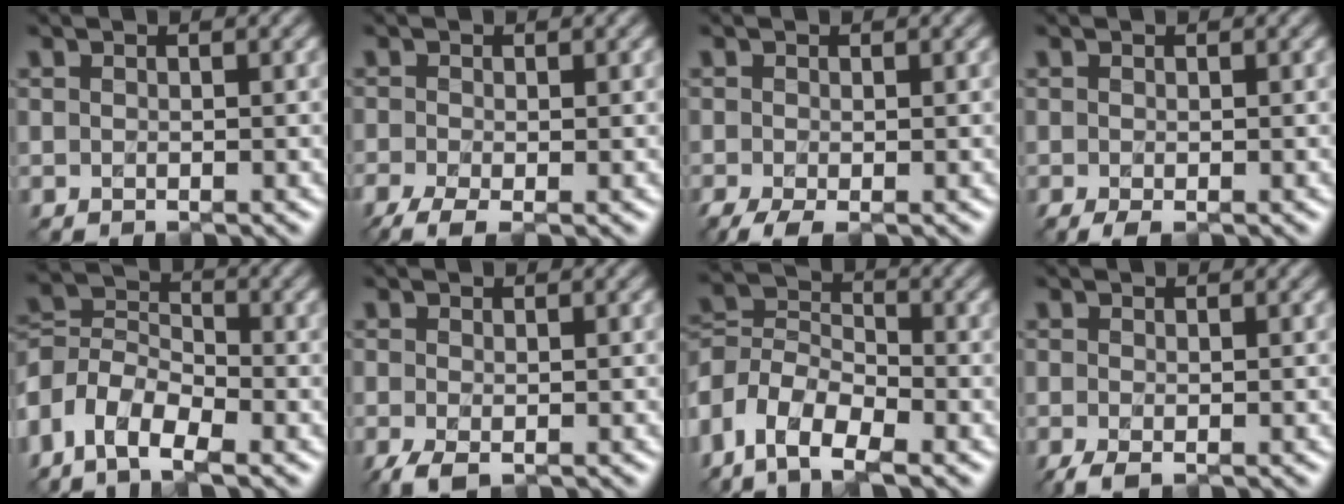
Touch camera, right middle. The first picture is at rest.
{"total": 3.0, "force": [-1.9, 0.8, 2.2], "torque": [-0.052, -0.009, -0.039]}
{"total": 2.4, "force": [-1.4, 0.6, 1.8], "torque": [-0.039, -0.008, -0.026]}
{"total": 1.1, "force": [-0.5, 0.2, 1.0], "torque": [-0.018, -0.006, -0.006]}
{"total": 6.3, "force": [-4.3, 3.2, 3.4], "torque": [-0.066, -0.003, -0.090]}
{"total": 2.3, "force": [-1.4, 0.9, 1.6], "torque": [-0.038, -0.010, -0.024]}
{"total": 7.5, "force": [-5.1, 3.8, 4.0], "torque": [-0.075, -0.002, -0.102]}
{"total": 1.6, "force": [-1.0, 0.5, 1.2], "torque": [-0.029, -0.007, -0.017]}